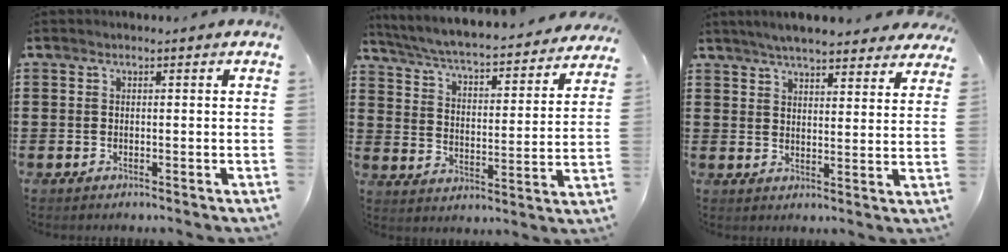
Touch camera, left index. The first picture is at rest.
{"total": 4.7, "force": [4.4, -0.3, 1.4], "torque": [-0.052, -0.043, 0.067]}
{"total": 5.4, "force": [5.1, 0.5, 1.7], "torque": [-0.050, -0.014, 0.093]}